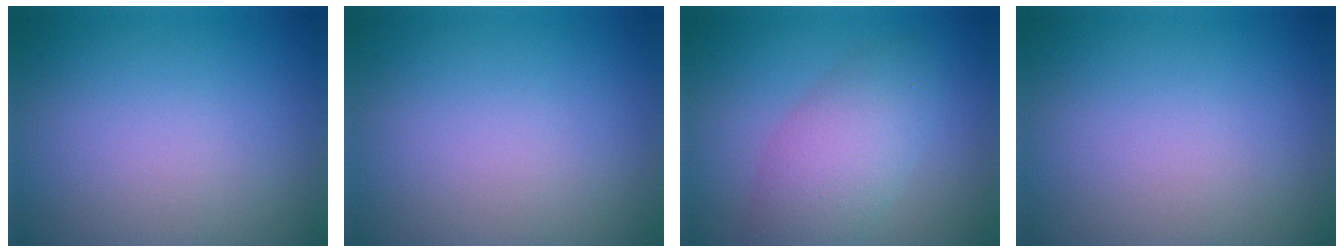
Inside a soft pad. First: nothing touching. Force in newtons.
{"total": 0.0}
{"total": 4.7, "press": 4.7, "slide": 0.5}
{"total": 0.0}